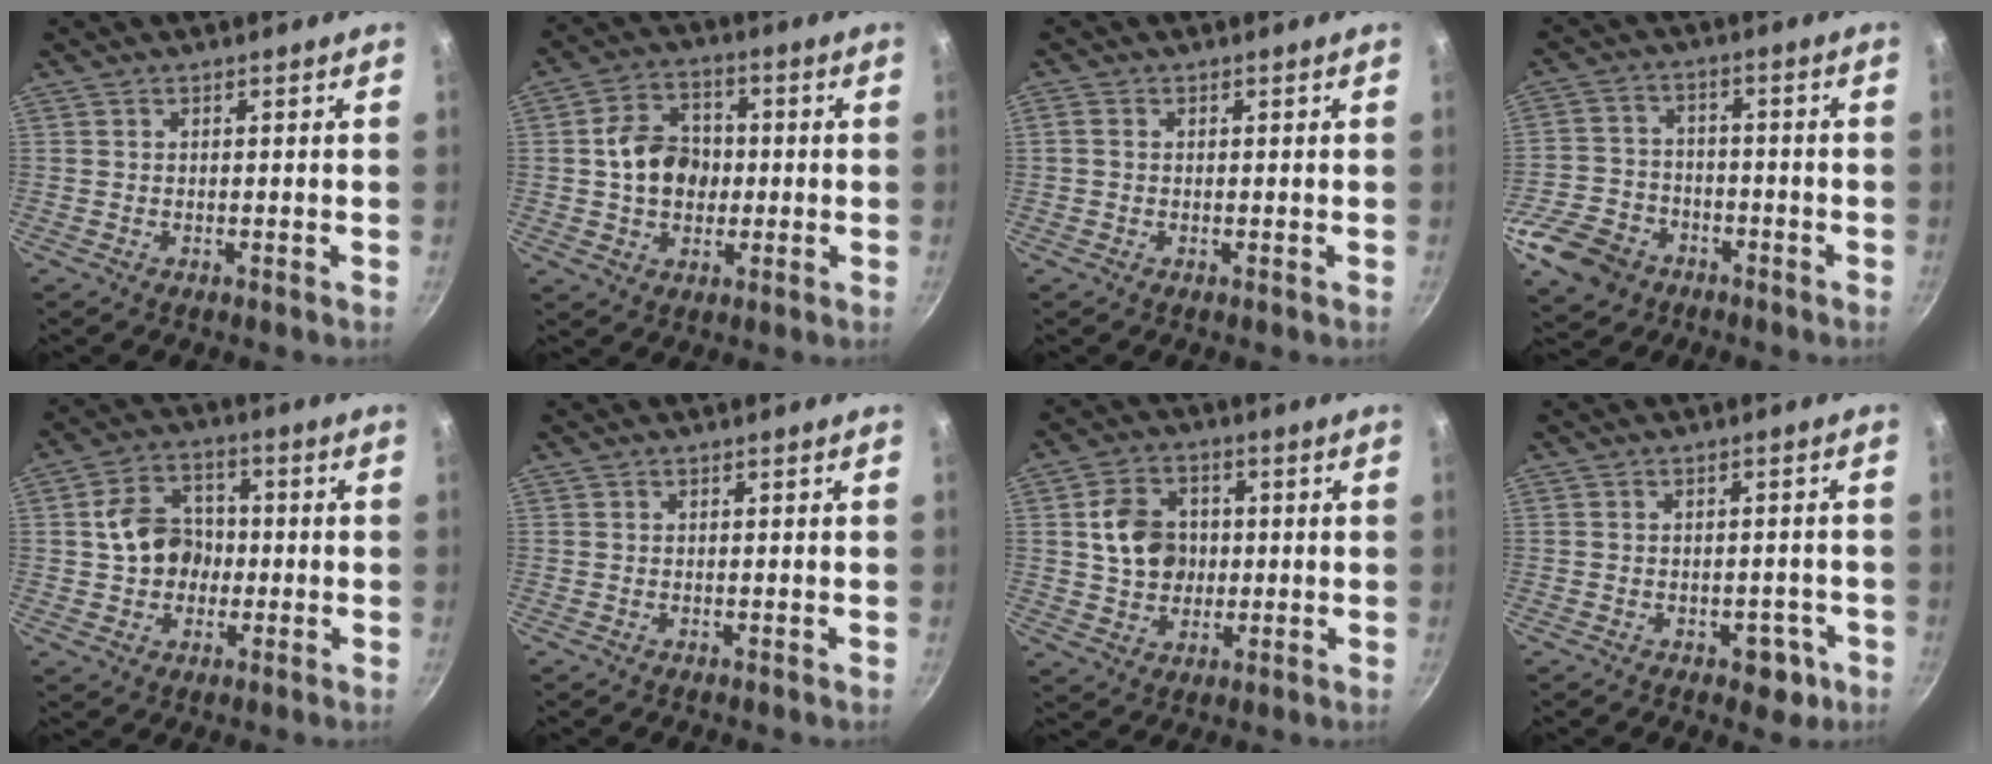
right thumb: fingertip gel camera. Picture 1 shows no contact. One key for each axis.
{"total": 10.6, "fx": 0.0, "fy": 8.3, "fz": 6.6, "tx": -0.086, "ty": 0.017, "tz": -0.007}
{"total": 1.3, "fx": 0.1, "fy": 1.1, "fz": 0.7, "tx": -0.014, "ty": 0.005, "tz": -0.002}
{"total": 12.0, "fx": -6.0, "fy": 8.9, "fz": 5.4, "tx": -0.096, "ty": 0.040, "tz": -0.108}
{"total": 9.9, "fx": -0.3, "fy": 8.1, "fz": 5.7, "tx": -0.070, "ty": 0.024, "tz": -0.011}
{"total": 0.0}
{"total": 10.0, "fx": 1.0, "fy": 8.2, "fz": 5.6, "tx": -0.072, "ty": 0.010, "tz": 0.016}
{"total": 4.6, "fx": -2.0, "fy": 3.0, "fz": 2.9, "tx": -0.010, "ty": 0.021, "tz": -0.011}